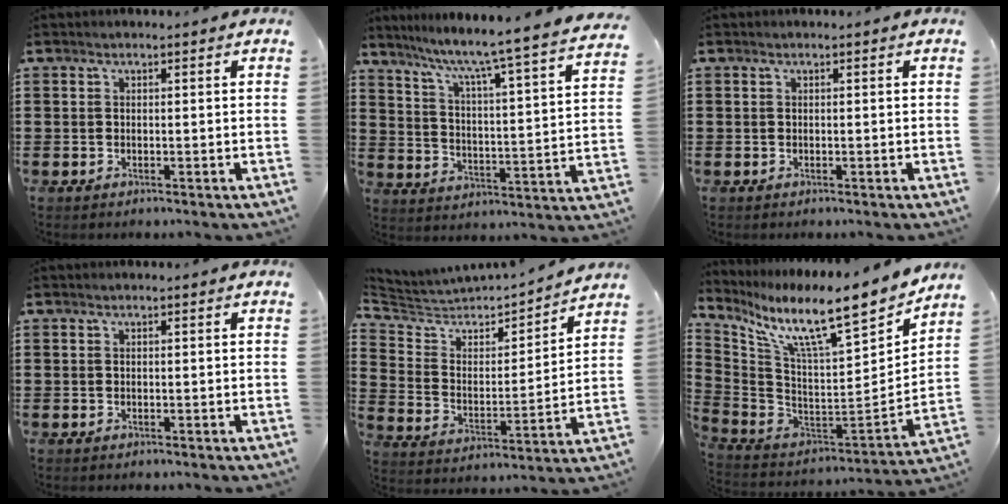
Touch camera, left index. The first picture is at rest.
{"total": 5.7, "force": [4.8, -1.3, 2.8], "torque": [-0.078, -0.055, 0.066]}
{"total": 0.0}
{"total": 0.0}
{"total": 4.3, "force": [3.8, 2.0, 0.9], "torque": [-0.047, -0.036, 0.057]}
{"total": 12.0, "force": [8.8, 1.5, 8.0], "torque": [-0.161, -0.075, 0.139]}